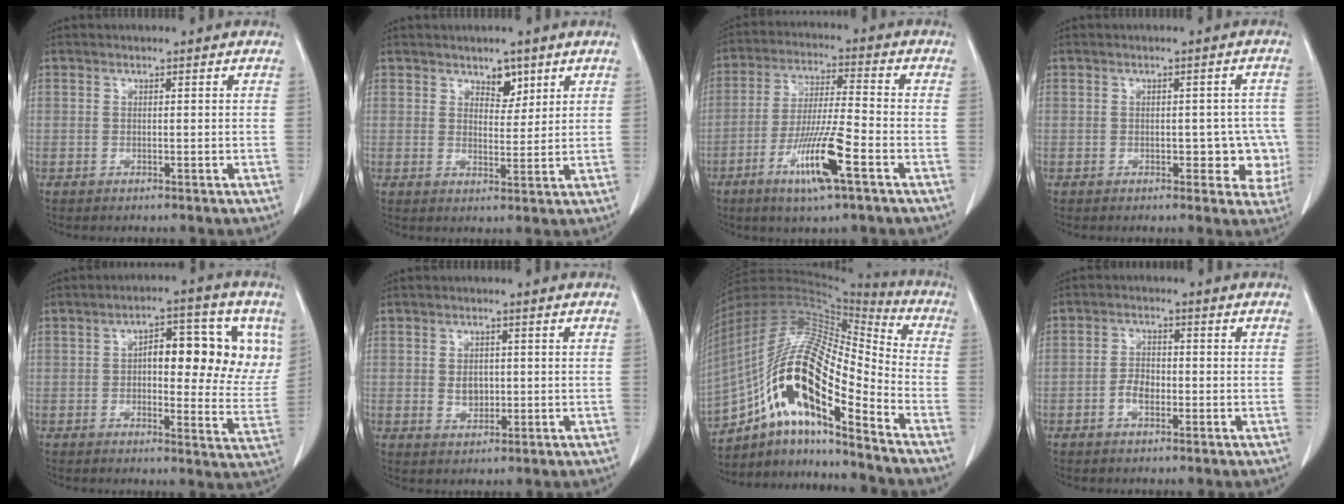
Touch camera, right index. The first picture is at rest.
{"total": 3.4, "force": [2.3, 1.9, 1.7], "torque": [-0.020, -0.003, 0.038]}
{"total": 11.5, "force": [-5.4, 0.4, 10.2], "torque": [-0.194, -0.017, -0.101]}
{"total": 5.3, "force": [-1.0, 2.9, 4.2], "torque": [-0.027, 0.015, -0.010]}
{"total": 14.1, "force": [3.4, 5.7, 12.4], "torque": [-0.146, 0.023, 0.040]}
{"total": 2.8, "force": [0.0, 2.1, 1.9], "torque": [-0.032, 0.001, 0.008]}
{"total": 21.4, "force": [-11.1, 4.8, 17.7], "torque": [-0.359, 0.009, -0.195]}
{"total": 3.0, "force": [-1.2, 1.6, 2.2], "torque": [-0.041, 0.008, -0.024]}